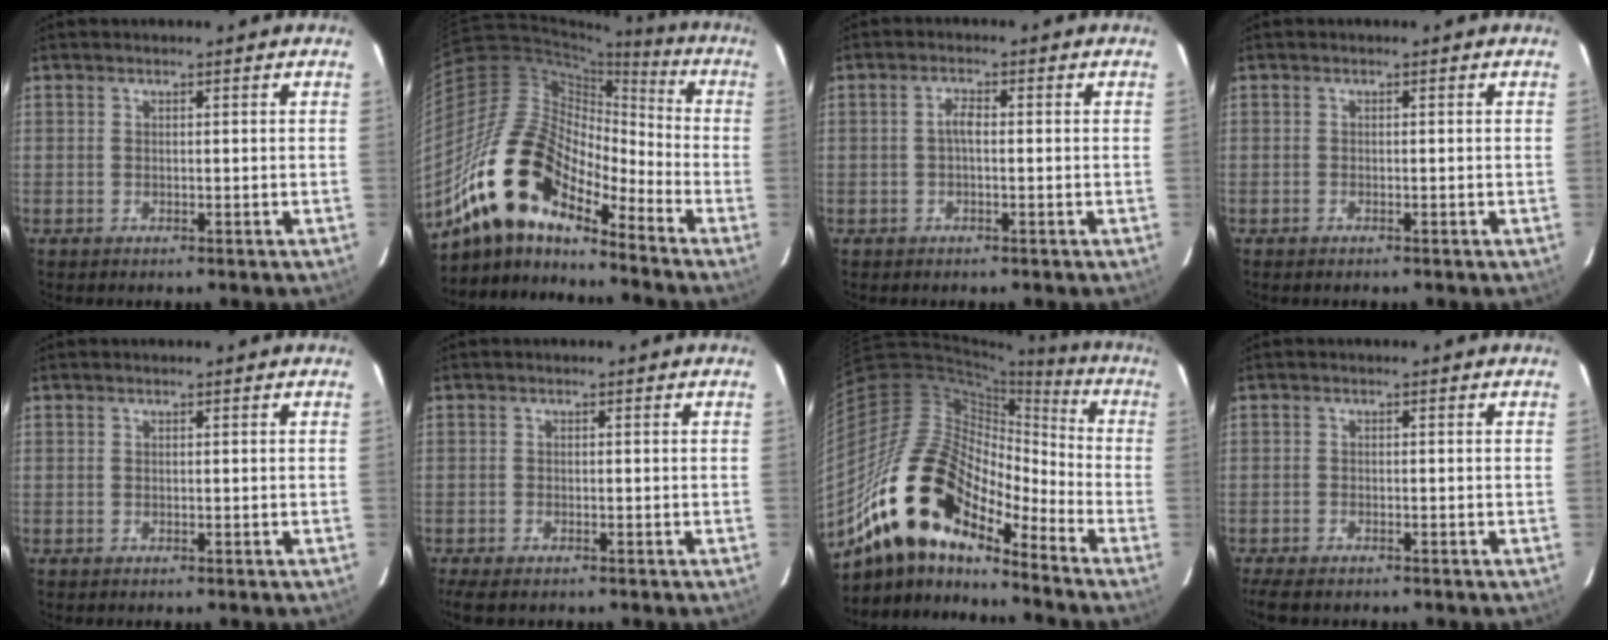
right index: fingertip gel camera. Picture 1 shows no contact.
{"total": 18.1, "force": [-13.6, 6.8, 9.8], "torque": [-0.172, -0.006, -0.270]}
{"total": 2.0, "force": [-0.3, 0.9, 1.8], "torque": [-0.035, 0.005, -0.005]}
{"total": 0.5, "force": [-0.4, 0.3, 0.0], "torque": [0.001, -0.002, -0.009]}
{"total": 0.0}
{"total": 3.6, "force": [-2.7, 1.3, 1.9], "torque": [-0.049, -0.014, -0.048]}
{"total": 20.4, "force": [-14.7, 8.2, 11.5], "torque": [-0.203, -0.015, -0.286]}
{"total": 4.6, "force": [-3.7, 1.5, 2.1], "torque": [-0.058, -0.019, -0.069]}